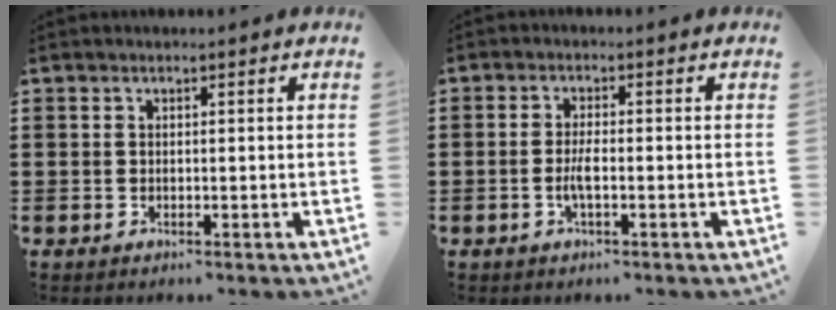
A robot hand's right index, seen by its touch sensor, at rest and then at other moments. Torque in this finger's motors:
{"motor_torque": [2.14, 0.00, 0.05, -0.03]}